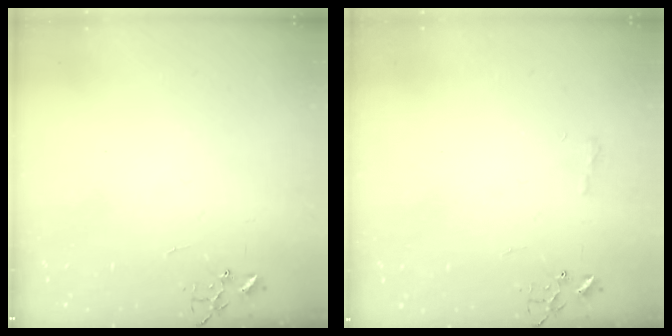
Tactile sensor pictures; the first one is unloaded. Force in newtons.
{"total": 7.0, "press": 6.9, "slide": 0.5}